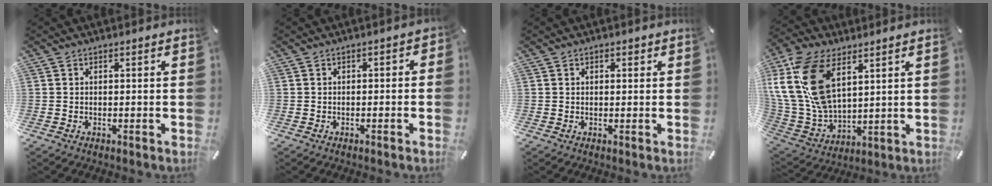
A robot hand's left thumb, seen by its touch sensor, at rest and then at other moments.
{"total": 1.4, "force": [-1.0, 0.8, 0.7], "torque": [-0.012, 0.005, -0.020]}
{"total": 0.9, "force": [0.3, 0.8, 0.4], "torque": [0.000, 0.002, 0.002]}
{"total": 20.0, "force": [8.2, 12.1, 13.7], "torque": [-0.337, -0.033, 0.144]}